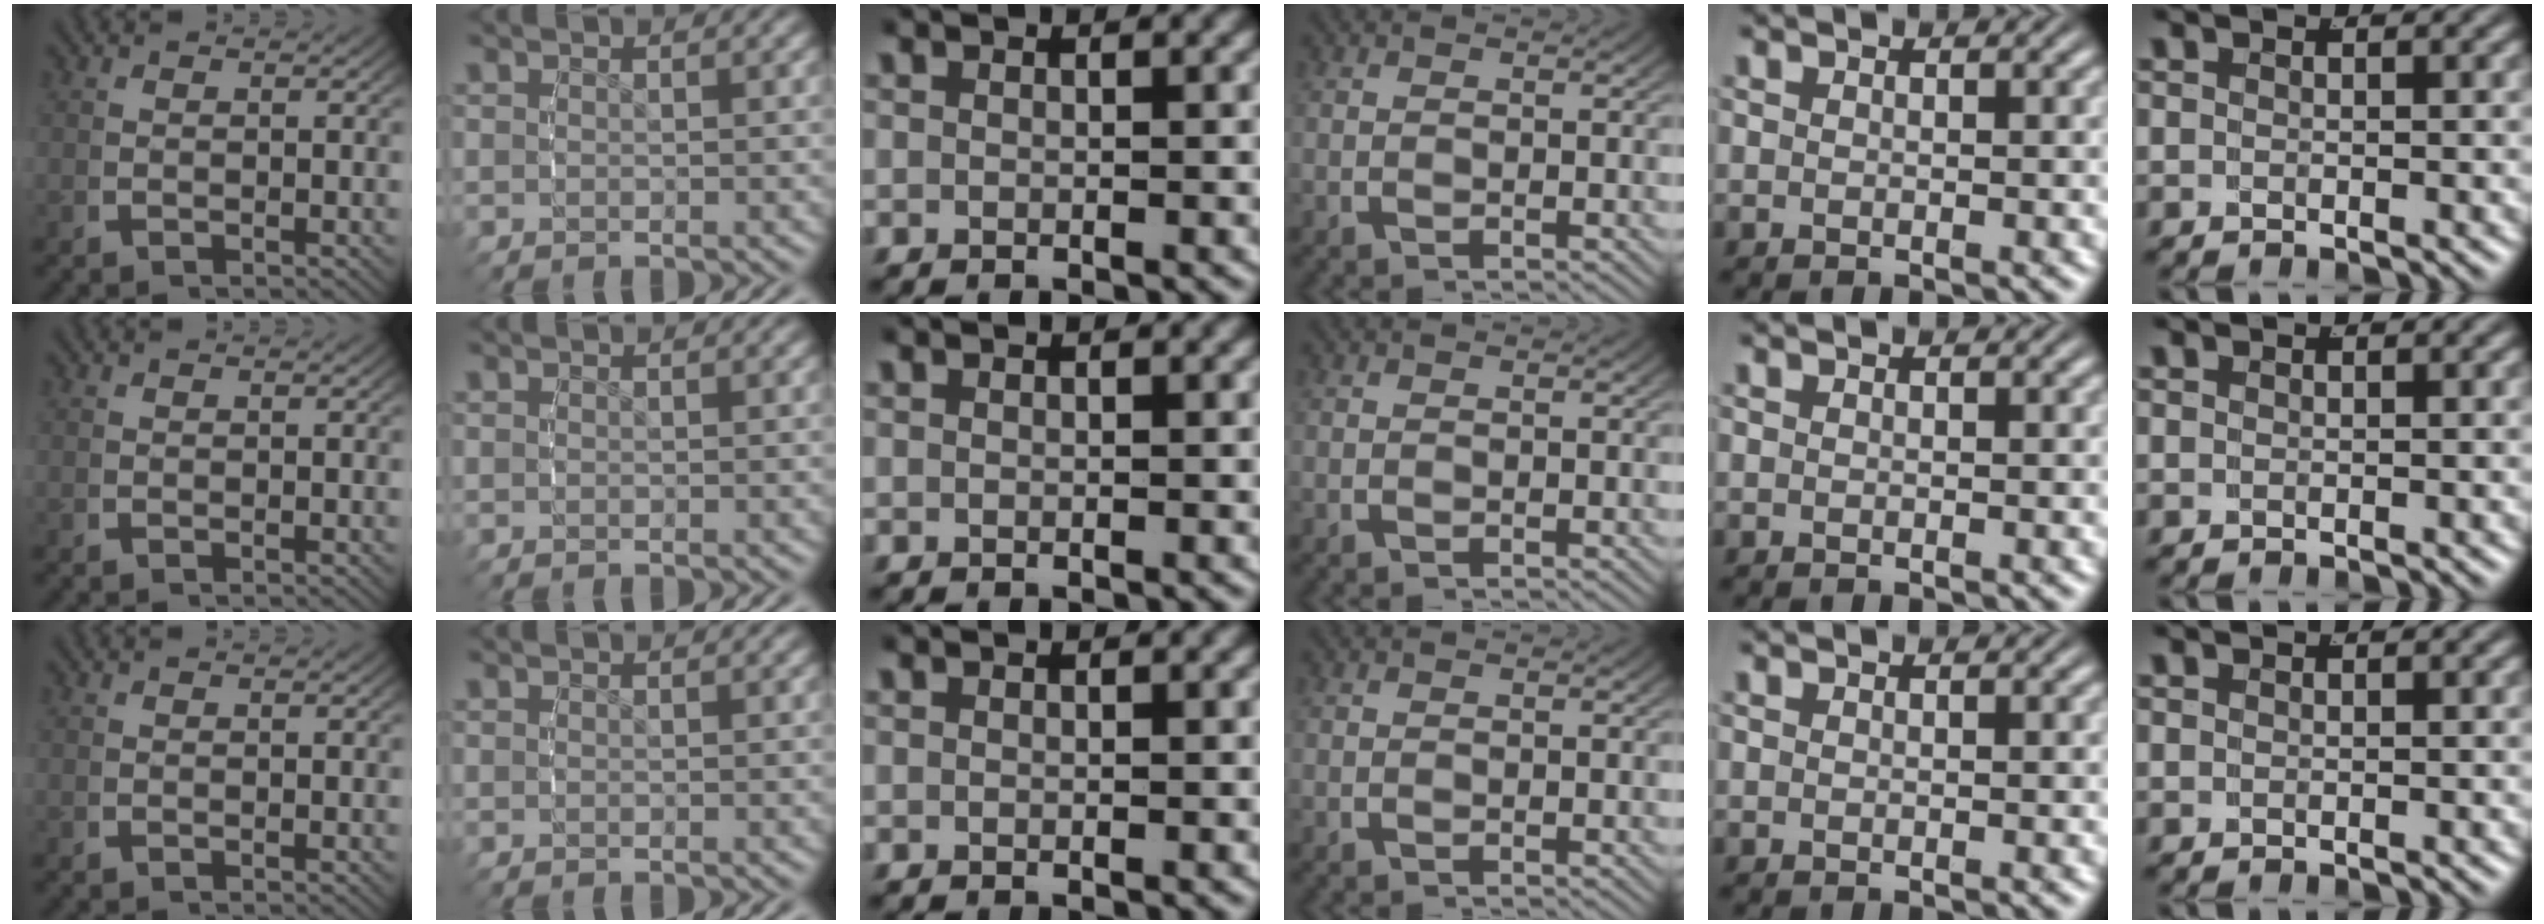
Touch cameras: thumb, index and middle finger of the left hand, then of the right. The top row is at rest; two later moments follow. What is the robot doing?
{"motion": "reach", "object": "ribbon"}